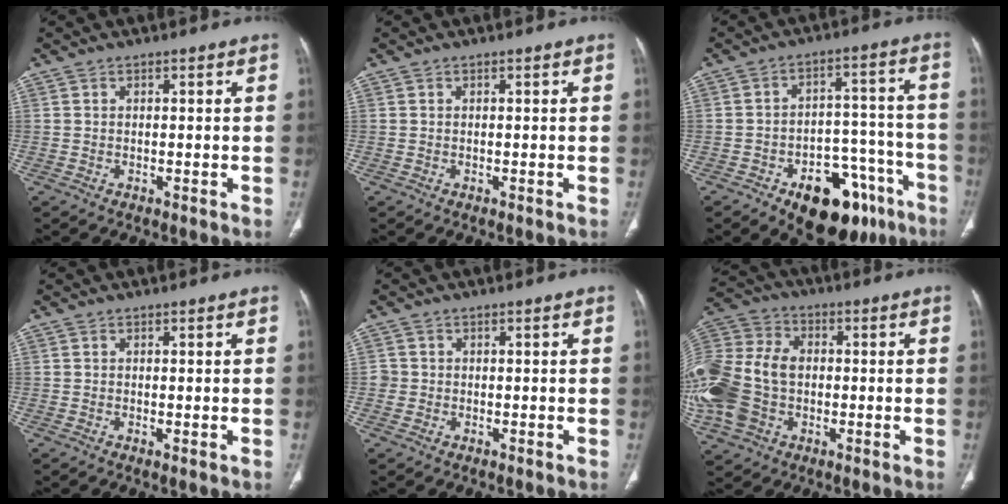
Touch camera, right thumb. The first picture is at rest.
{"total": 0.0}
{"total": 18.6, "force": [-10.6, 10.0, 11.6], "torque": [-0.101, 0.076, -0.143]}
{"total": 0.7, "force": [-0.1, 0.2, 0.7], "torque": [-0.018, -0.005, -0.001]}
{"total": 1.7, "force": [-0.2, 1.6, 0.2], "torque": [0.006, 0.007, -0.005]}
{"total": 21.2, "force": [-2.3, 15.6, 14.3], "torque": [-0.345, 0.022, -0.036]}